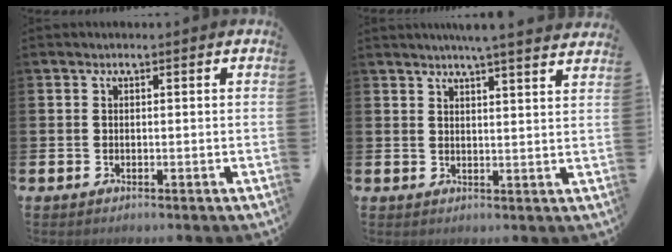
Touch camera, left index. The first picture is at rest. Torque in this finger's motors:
{"motor_torque": [0.94, -1.20, 0.10, 0.17]}